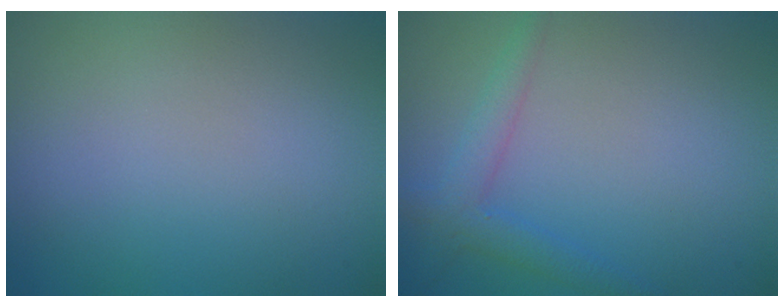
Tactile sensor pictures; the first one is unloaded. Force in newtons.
{"total": 2.7, "press": 2.7, "slide": 0.1}